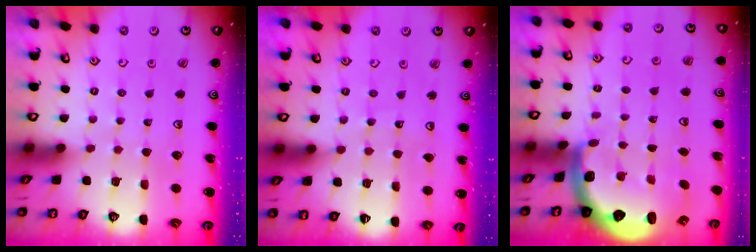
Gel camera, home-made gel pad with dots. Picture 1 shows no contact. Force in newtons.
{"total": 3.8, "press": 3.8, "slide": 0.4}
{"total": 2.8, "press": 2.5, "slide": 1.4}